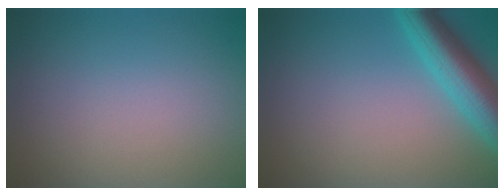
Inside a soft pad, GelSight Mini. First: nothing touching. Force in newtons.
{"total": 6.3, "press": 6.3, "slide": 0.3}